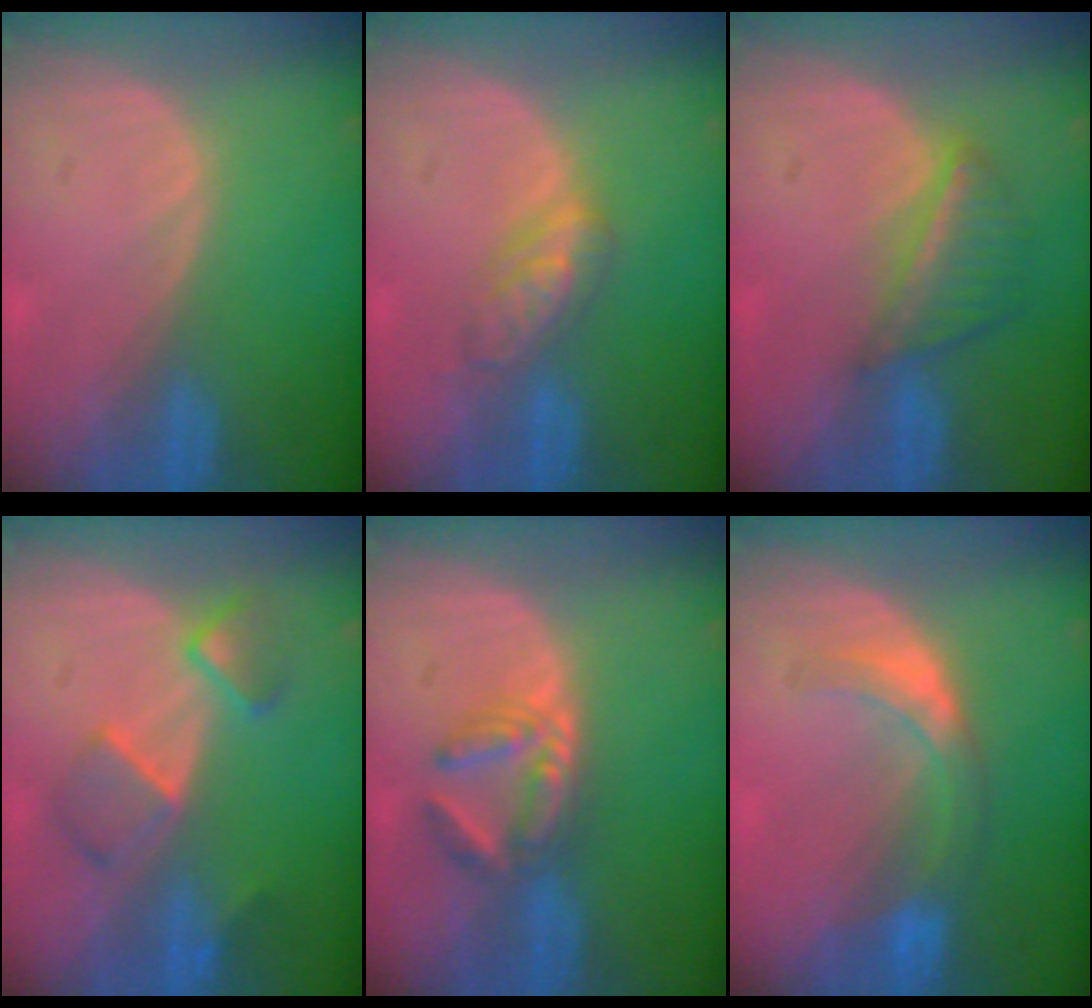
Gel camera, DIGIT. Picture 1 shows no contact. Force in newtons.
{"total": 4.7, "press": 4.5, "slide": 1.3}
{"total": 5.6, "press": 5.1, "slide": 2.3}
{"total": 5.6, "press": 5.6, "slide": 0.6}
{"total": 5.7, "press": 5.1, "slide": 2.7}
{"total": 6.0, "press": 5.4, "slide": 2.6}